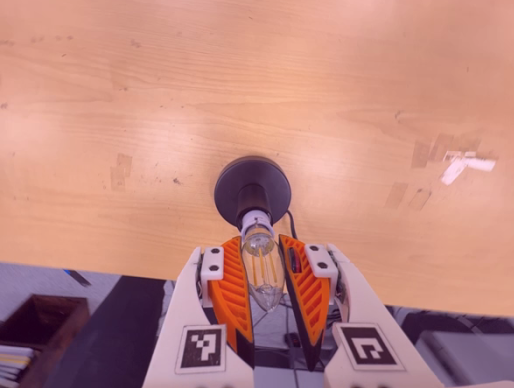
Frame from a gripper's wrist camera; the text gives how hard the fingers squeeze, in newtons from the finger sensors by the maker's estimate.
{"total": 13.8, "left": 13.6, "right": 14.1}